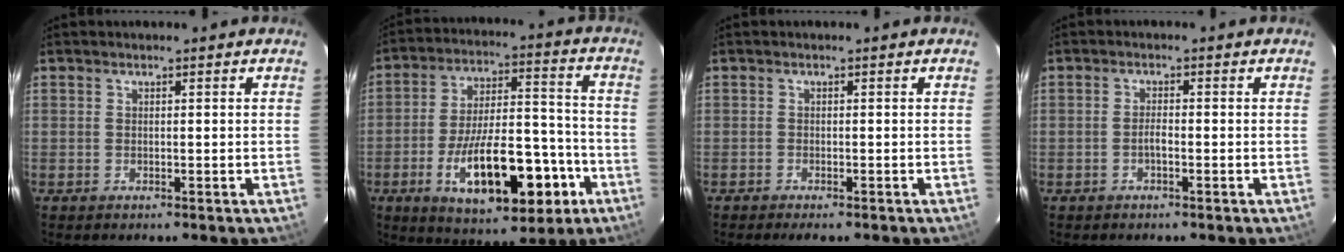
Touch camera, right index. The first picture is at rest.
{"total": 19.8, "force": [-8.2, 8.2, 16.1], "torque": [-0.286, 0.002, -0.108]}
{"total": 2.8, "force": [-2.3, 0.8, 1.4], "torque": [-0.033, -0.010, -0.038]}
{"total": 1.4, "force": [-0.8, 0.4, 1.1], "torque": [-0.022, 0.002, -0.015]}